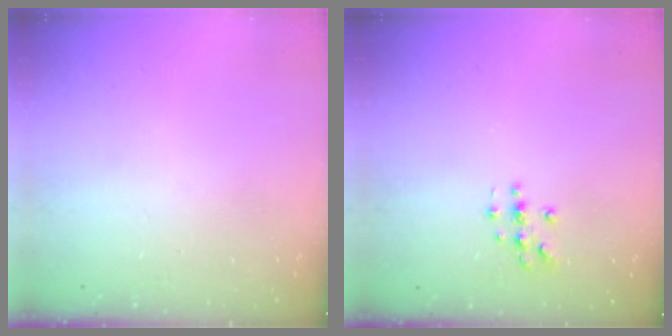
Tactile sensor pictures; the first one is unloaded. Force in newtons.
{"total": 3.6, "press": 3.6, "slide": 0.5}